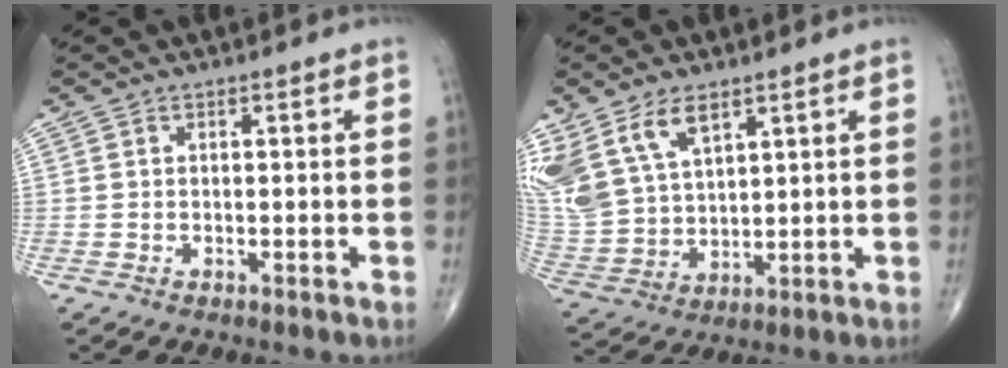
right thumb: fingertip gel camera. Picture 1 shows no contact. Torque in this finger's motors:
{"motor_torque": [0.70, 2.76, 1.21, 1.14, 0.13]}